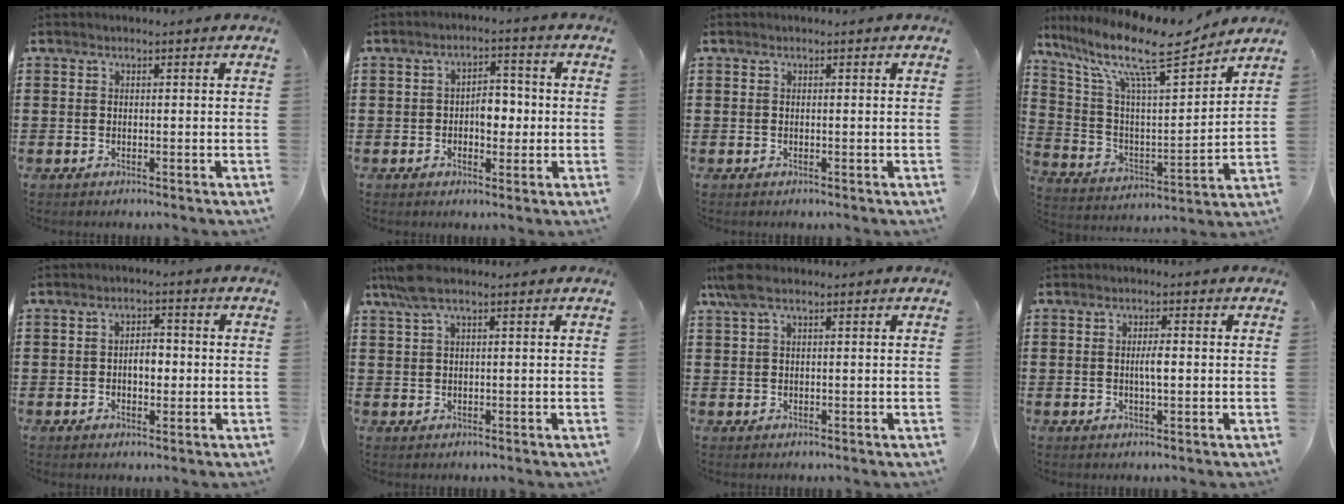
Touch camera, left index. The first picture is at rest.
{"total": 4.6, "force": [-0.4, 2.7, 3.7], "torque": [-0.058, 0.005, -0.015]}
{"total": 0.0}
{"total": 13.9, "force": [10.2, 2.4, 9.1], "torque": [-0.212, -0.052, 0.170]}
{"total": 3.4, "force": [-0.3, 1.8, 2.9], "torque": [-0.049, 0.002, -0.010]}
{"total": 4.2, "force": [2.4, 0.9, 3.3], "torque": [-0.076, 0.001, 0.042]}
{"total": 3.9, "force": [2.1, 1.2, 3.1], "torque": [-0.072, 0.001, 0.036]}
{"total": 2.7, "force": [0.0, 0.6, 2.6], "torque": [-0.049, -0.001, -0.001]}